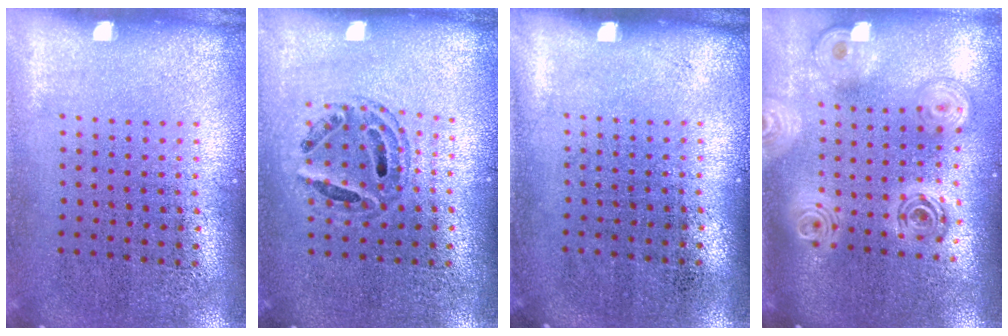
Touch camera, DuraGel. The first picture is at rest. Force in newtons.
{"total": 0.7, "press": 0.7, "slide": 0.2}
{"total": 0.0}
{"total": 2.4, "press": 1.9, "slide": 1.6}